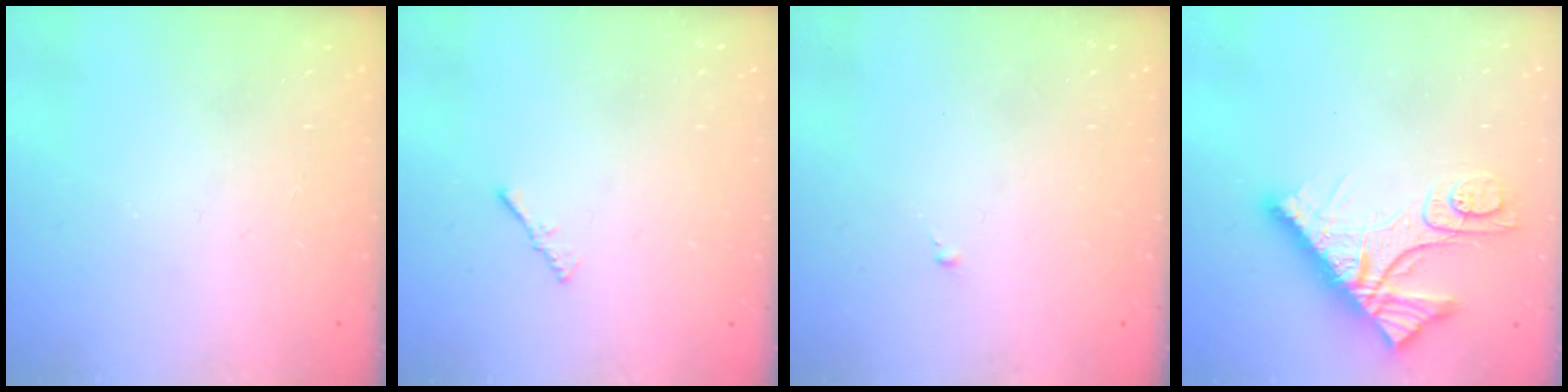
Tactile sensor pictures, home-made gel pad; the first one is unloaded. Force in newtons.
{"total": 0.7, "press": 0.6, "slide": 0.3}
{"total": 0.0}
{"total": 14.0, "press": 13.9, "slide": 1.3}